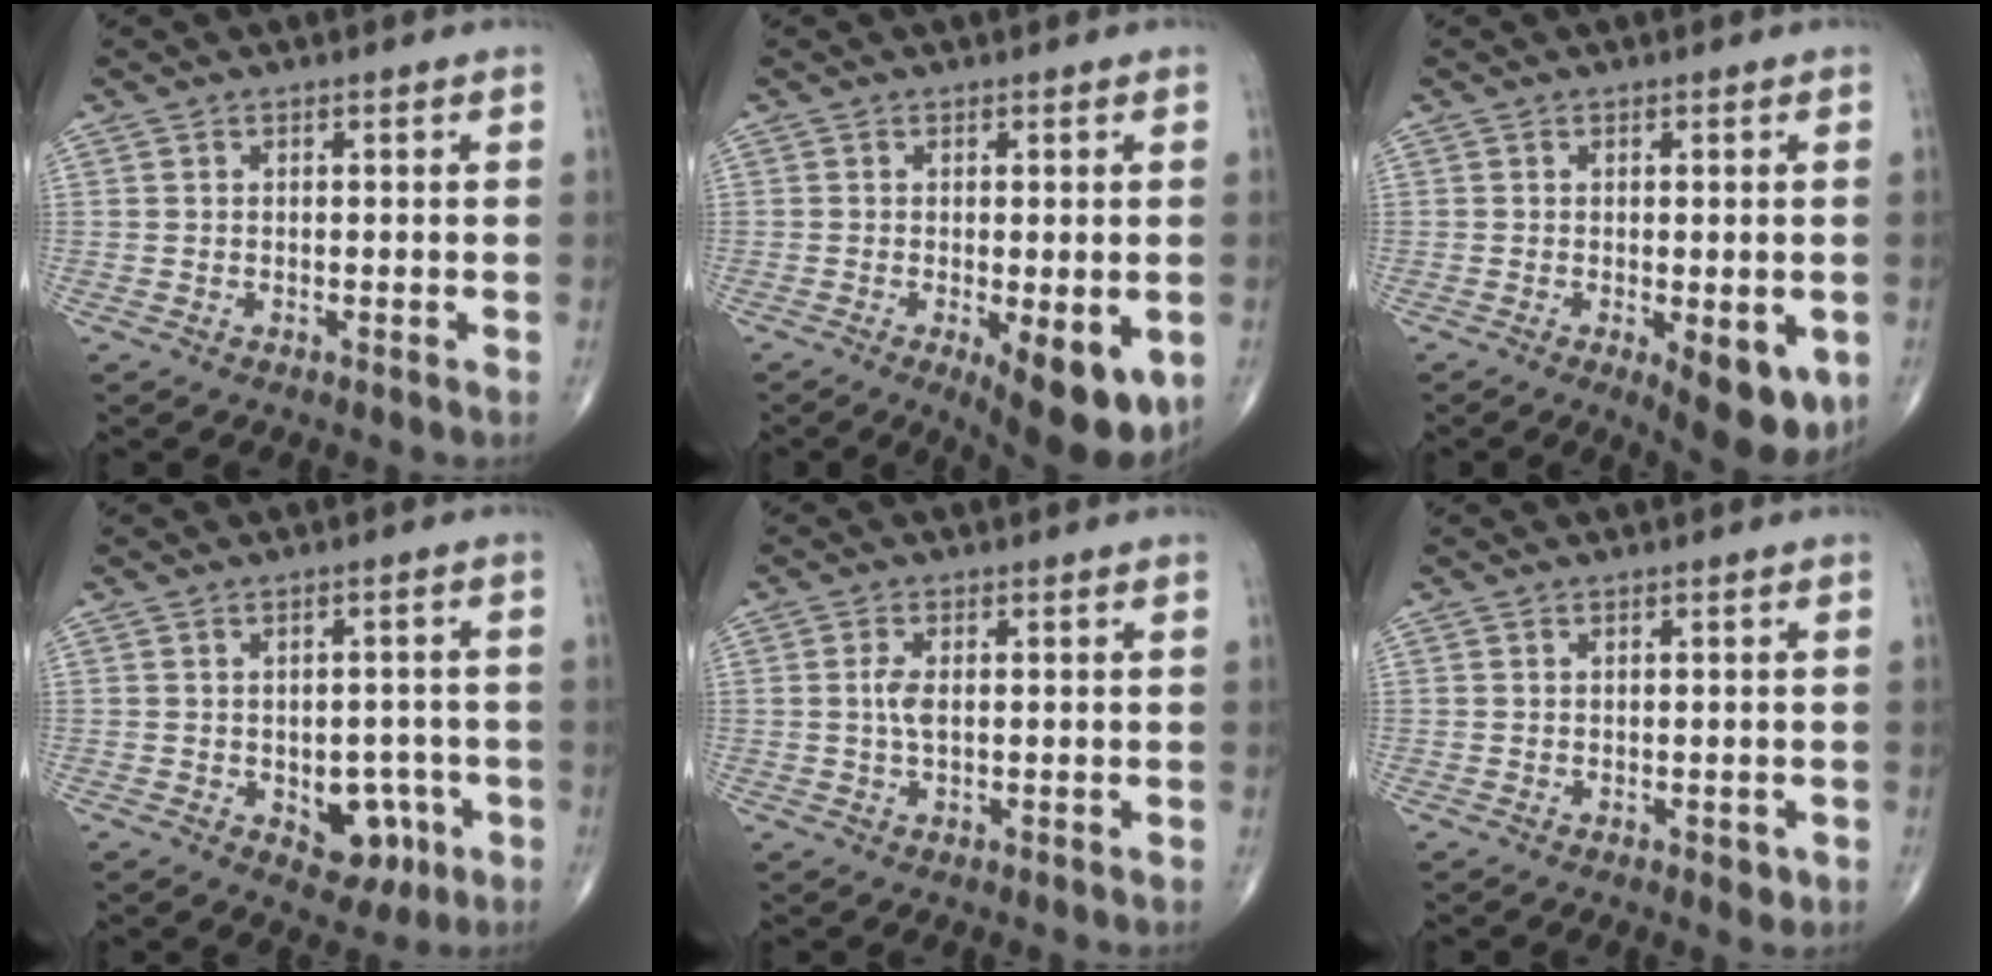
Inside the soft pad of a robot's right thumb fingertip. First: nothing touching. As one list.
[{"total": 10.7, "force": [-3.6, 3.7, 9.4], "torque": [-0.121, -0.021, -0.042]}, {"total": 9.1, "force": [-2.8, 3.5, 7.9], "torque": [-0.089, -0.015, -0.031]}, {"total": 7.5, "force": [-2.4, 5.1, 5.0], "torque": [-0.028, 0.014, -0.021]}, {"total": 2.7, "force": [0.2, 1.1, 2.5], "torque": [-0.057, 0.000, 0.005]}, {"total": 1.5, "force": [-0.4, 0.9, 1.1], "torque": [-0.008, -0.002, -0.002]}]